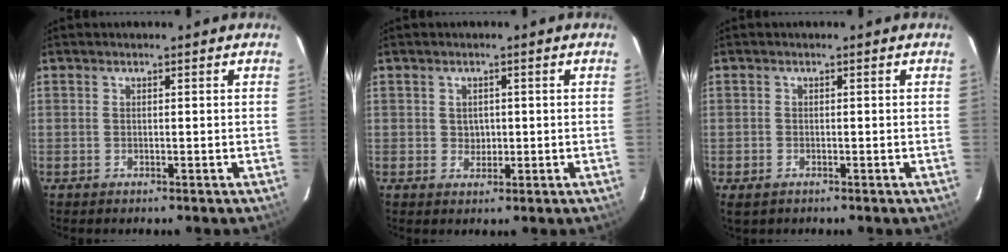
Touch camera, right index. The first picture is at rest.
{"total": 2.1, "force": [0.3, 1.9, 0.7], "torque": [-0.008, 0.005, 0.008]}
{"total": 1.9, "force": [-1.1, 1.3, 0.9], "torque": [-0.017, -0.006, -0.021]}